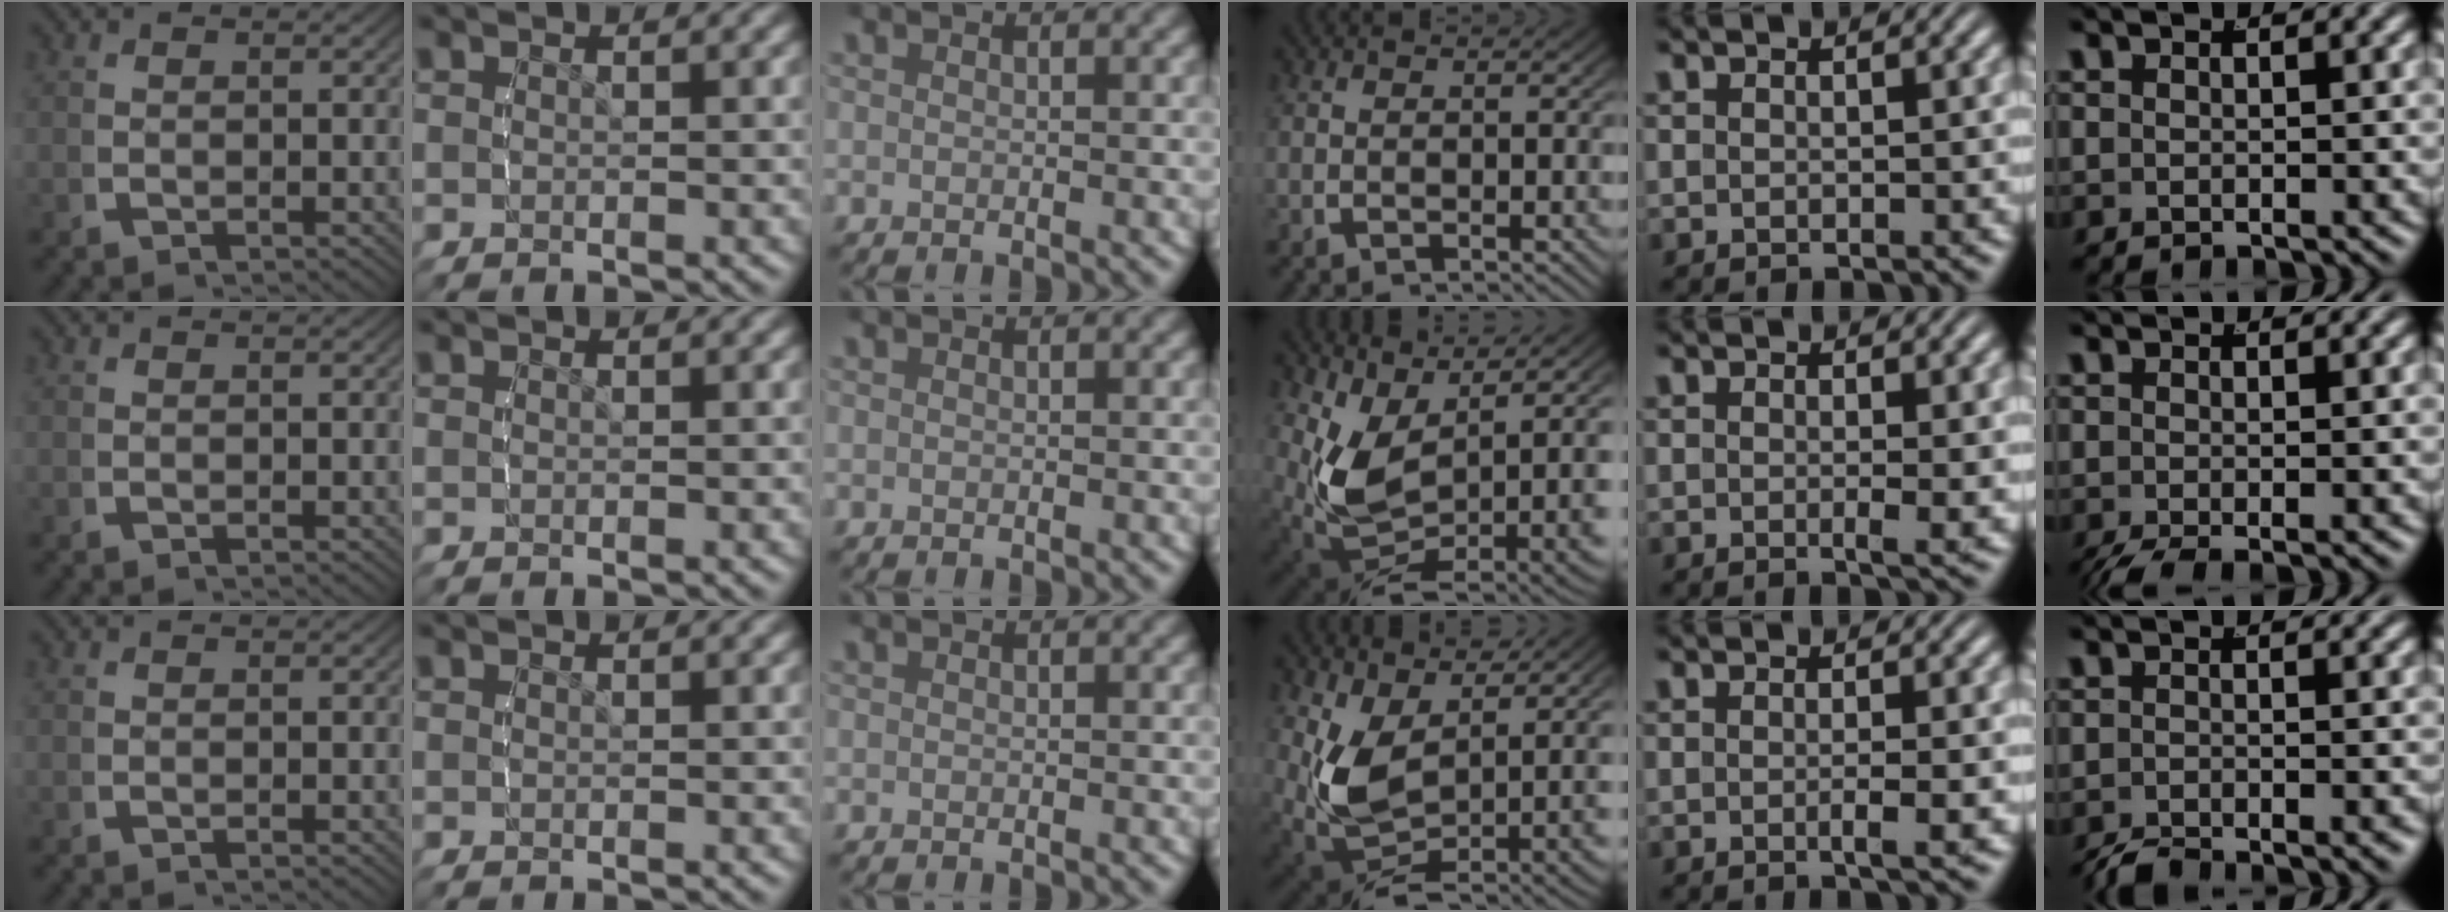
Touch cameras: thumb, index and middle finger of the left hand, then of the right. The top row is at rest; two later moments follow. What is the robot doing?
{"motion": "lift_and_place", "object": "stress ball aka squeeze ball"}